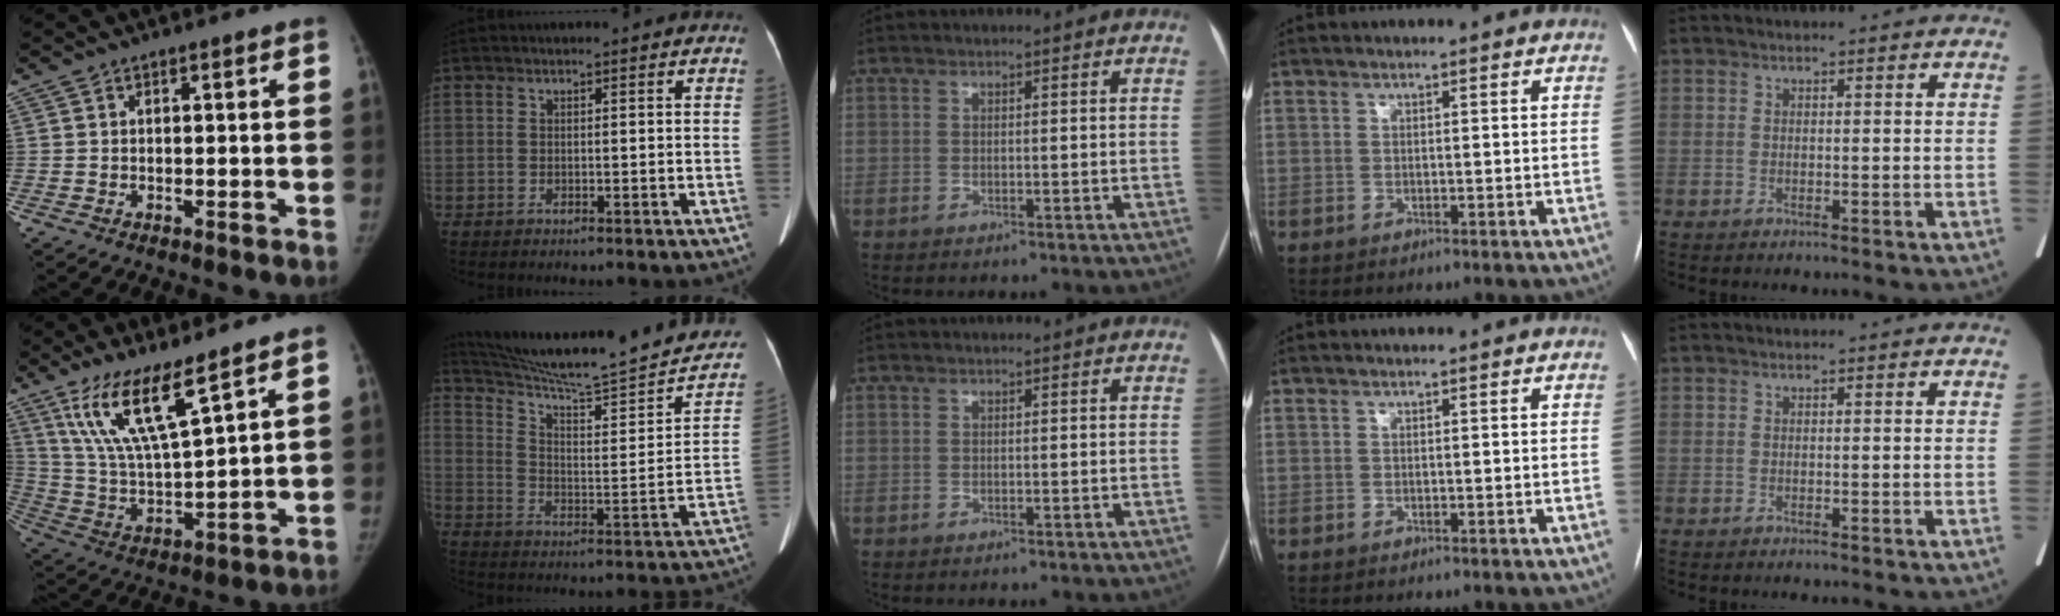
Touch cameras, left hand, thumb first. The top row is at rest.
{"thumb": {"total": 13.8, "force": [9.0, 2.4, 10.3], "torque": [-0.195, -0.052, 0.190]}, "index": {"total": 23.6, "force": [20.5, 1.6, 11.6], "torque": [-0.171, -0.028, 0.287]}}